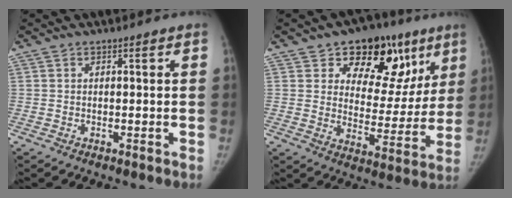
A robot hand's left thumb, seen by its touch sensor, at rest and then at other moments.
{"total": 19.1, "force": [10.2, 12.0, 10.9], "torque": [-0.075, -0.032, 0.144]}